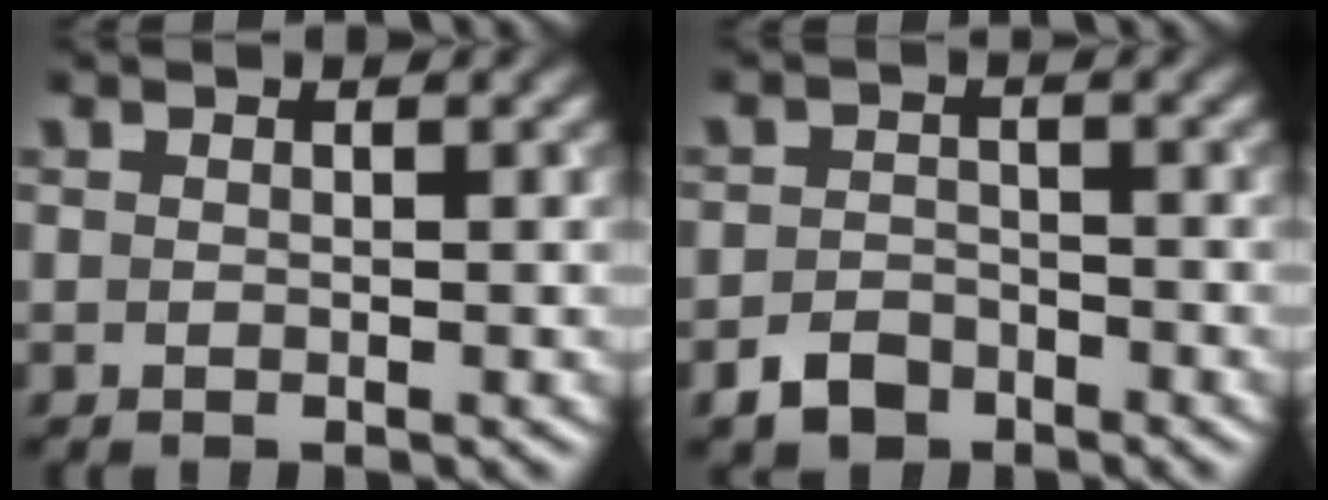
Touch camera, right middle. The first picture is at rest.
{"total": 2.4, "force": [-1.9, 1.3, 0.6], "torque": [-0.012, 0.002, -0.040]}